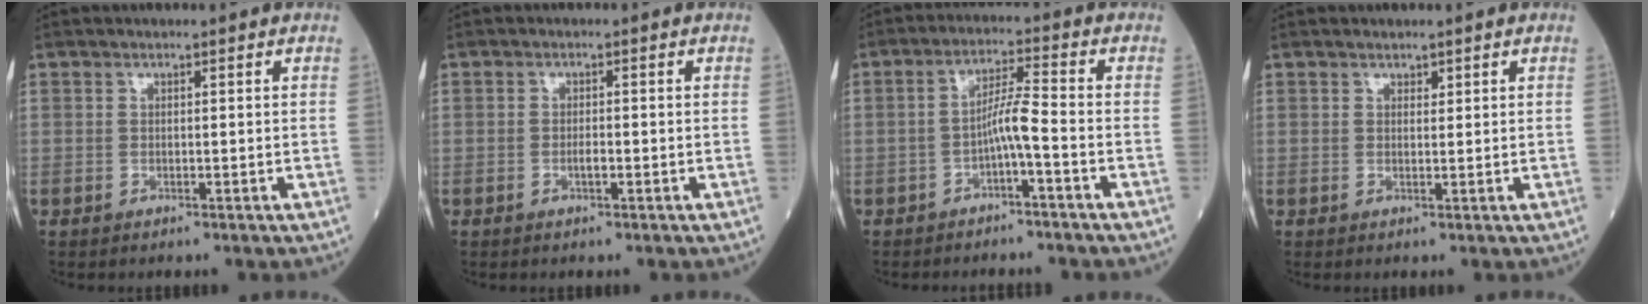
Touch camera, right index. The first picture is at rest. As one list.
[{"total": 1.1, "force": [-0.4, 0.3, 1.0], "torque": [-0.019, 0.001, -0.008]}, {"total": 4.4, "force": [-1.8, -0.2, 4.0], "torque": [-0.075, 0.012, -0.031]}, {"total": 1.0, "force": [0.8, 0.5, 0.4], "torque": [-0.006, 0.001, 0.014]}]